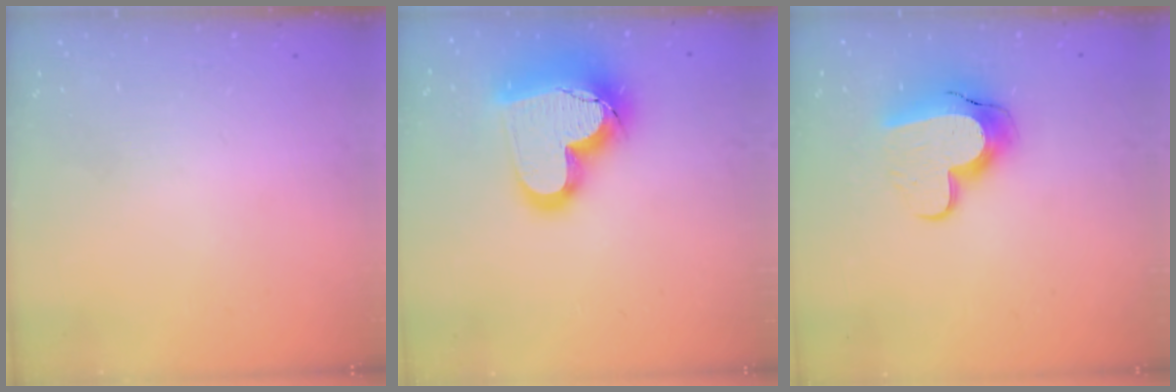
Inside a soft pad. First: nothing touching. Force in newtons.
{"total": 21.8, "press": 21.7, "slide": 1.8}
{"total": 13.7, "press": 13.6, "slide": 1.0}